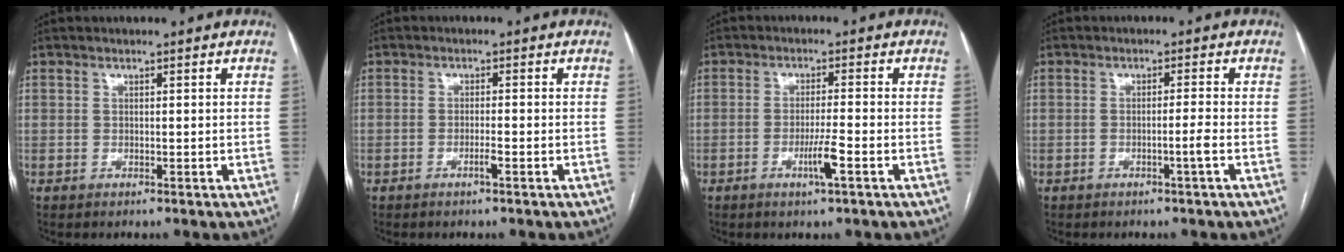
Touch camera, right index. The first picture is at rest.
{"total": 1.7, "force": [-0.9, -0.1, 1.4], "torque": [-0.028, -0.001, -0.016]}
{"total": 4.2, "force": [-1.8, -0.3, 3.7], "torque": [-0.071, -0.008, -0.034]}
{"total": 2.1, "force": [-0.9, -0.6, 1.8], "torque": [-0.032, -0.002, -0.017]}